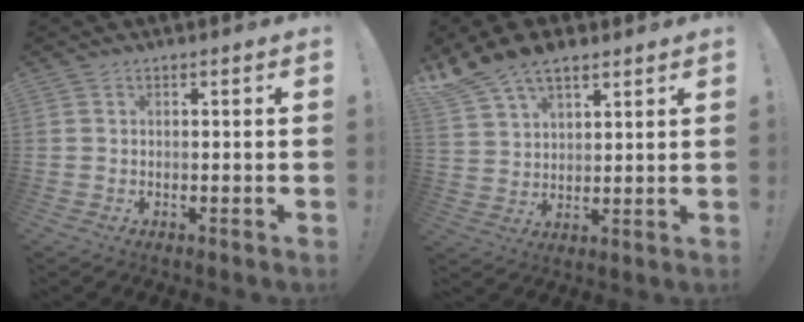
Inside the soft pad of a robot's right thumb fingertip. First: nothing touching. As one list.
[{"total": 10.4, "force": [7.8, 5.1, 4.7], "torque": [-0.097, -0.037, 0.154]}]